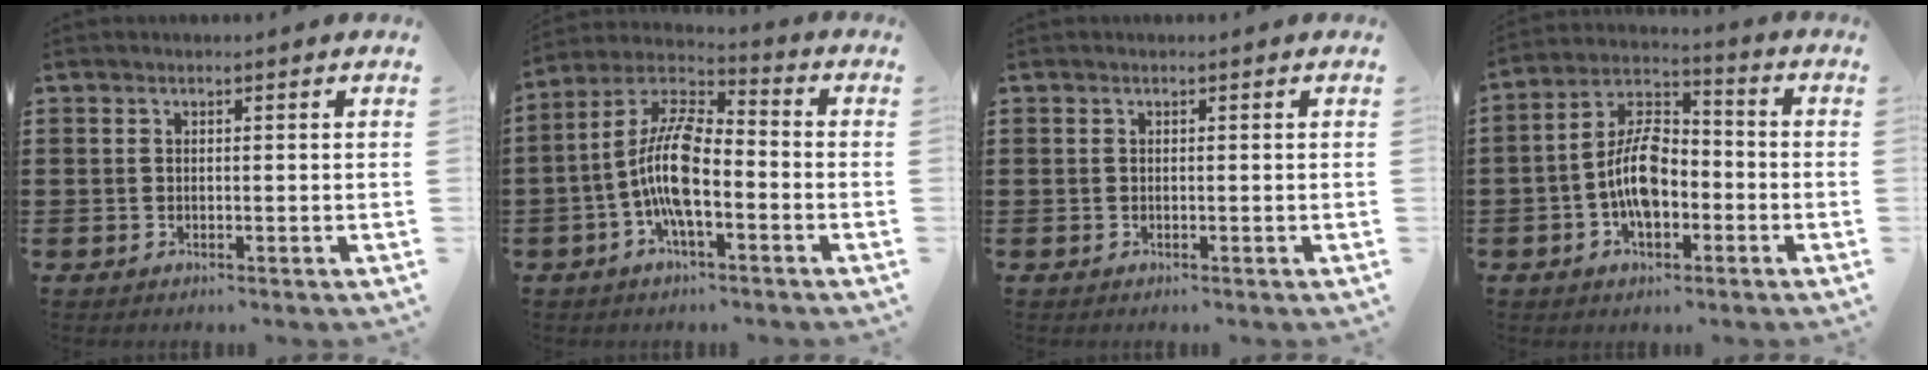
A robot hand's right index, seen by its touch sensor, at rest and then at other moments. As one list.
[{"total": 11.2, "force": [-2.7, 3.9, 10.2], "torque": [-0.235, -0.009, -0.056]}, {"total": 0.0}, {"total": 9.3, "force": [-2.5, 5.0, 7.4], "torque": [-0.163, 0.005, -0.048]}]